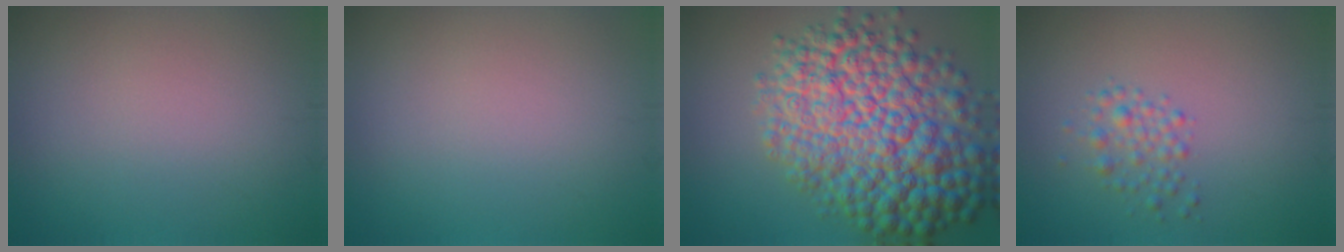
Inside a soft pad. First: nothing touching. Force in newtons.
{"total": 0.0}
{"total": 13.1, "press": 13.1, "slide": 0.3}
{"total": 1.8, "press": 1.8, "slide": 0.1}